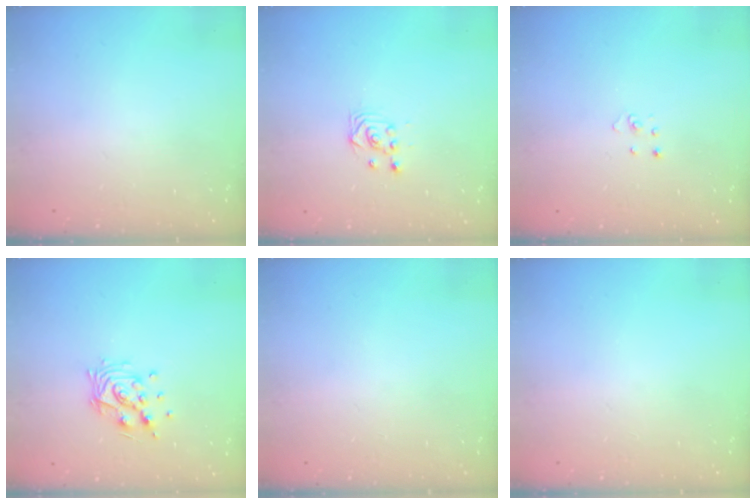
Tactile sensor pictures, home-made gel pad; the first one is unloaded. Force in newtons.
{"total": 3.3, "press": 3.3, "slide": 0.4}
{"total": 2.2, "press": 2.2, "slide": 0.2}
{"total": 10.9, "press": 10.8, "slide": 0.9}
{"total": 0.0}
{"total": 0.0}